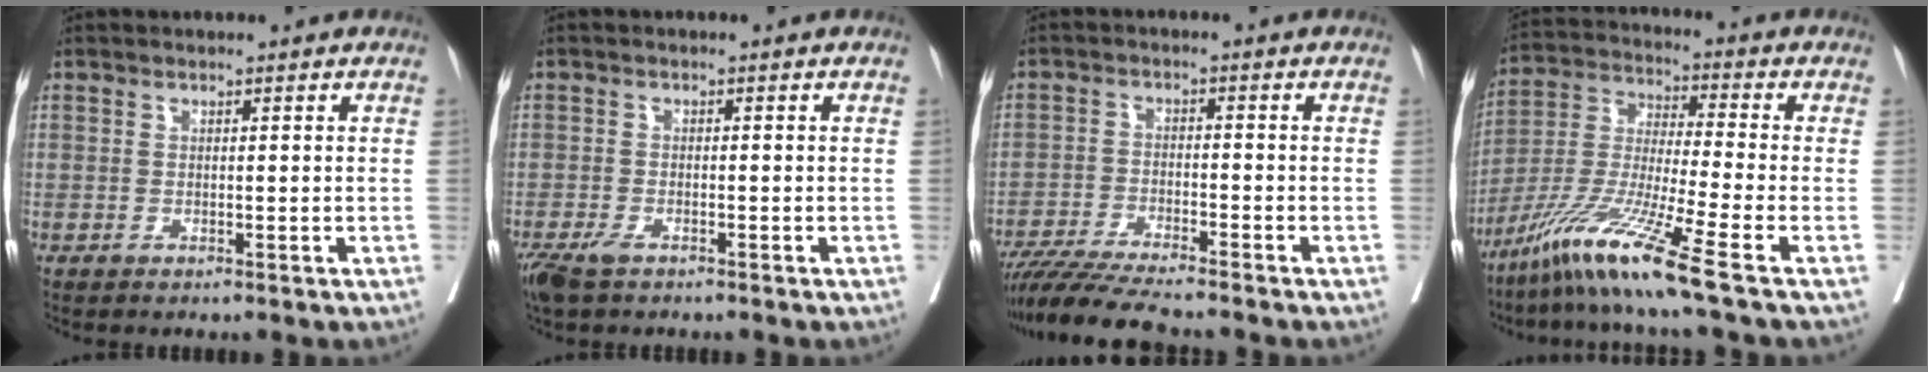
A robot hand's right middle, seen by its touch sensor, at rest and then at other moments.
{"total": 3.9, "force": [-2.8, 1.5, 2.4], "torque": [-0.049, -0.008, -0.047]}
{"total": 9.7, "force": [-8.6, -0.4, 4.4], "torque": [-0.068, -0.026, -0.146]}
{"total": 13.3, "force": [-8.6, -1.7, 10.0], "torque": [-0.209, -0.037, -0.165]}